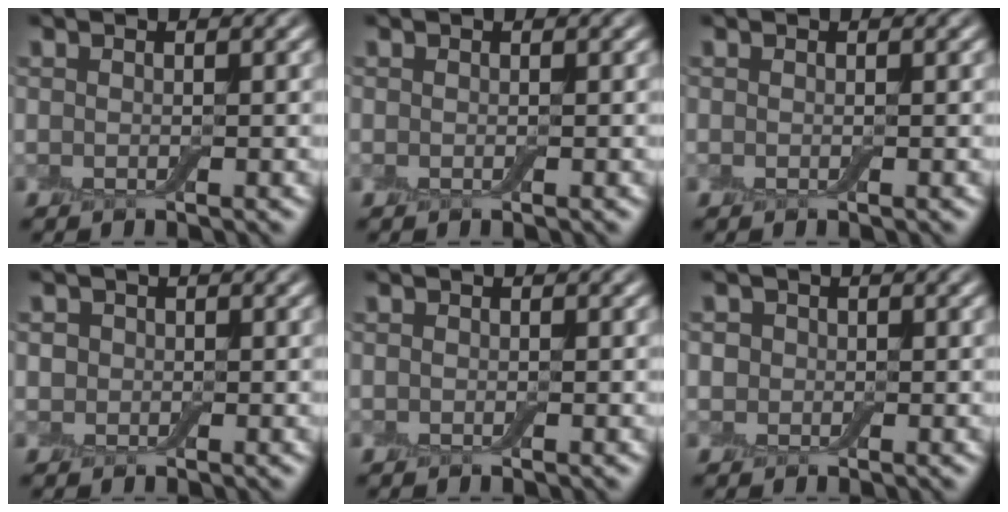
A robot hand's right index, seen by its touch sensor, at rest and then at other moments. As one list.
[{"total": 0.0}, {"total": 0.0}, {"total": 1.2, "force": [0.1, 1.2, 0.3], "torque": [-0.001, 0.000, -0.002]}, {"total": 0.0}, {"total": 1.6, "force": [0.3, 1.5, 0.5], "torque": [-0.003, 0.005, -0.004]}]